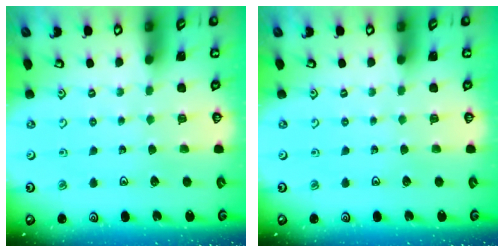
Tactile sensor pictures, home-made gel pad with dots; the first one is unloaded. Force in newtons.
{"total": 0.0}